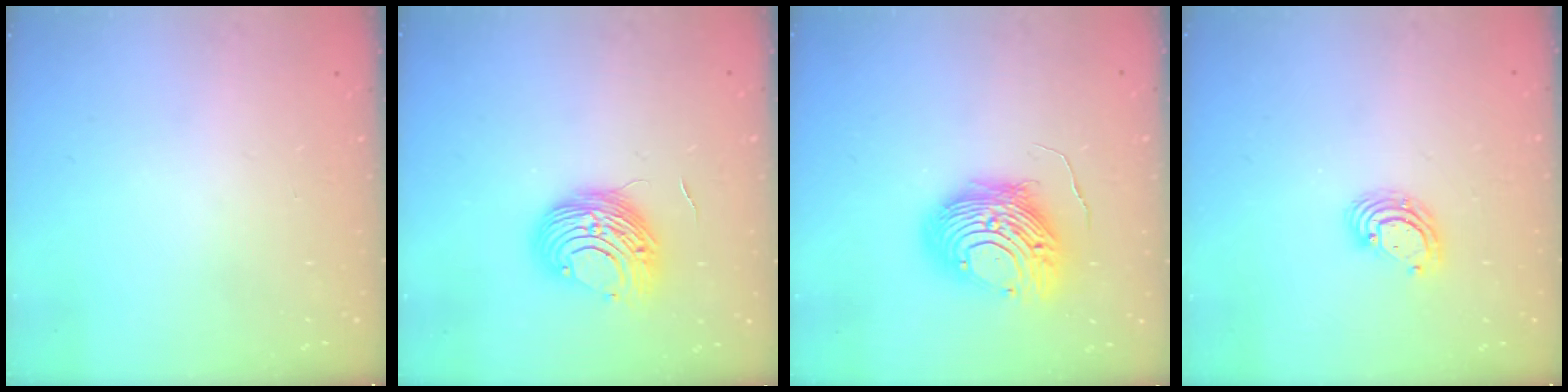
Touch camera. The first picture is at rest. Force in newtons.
{"total": 9.9, "press": 9.9, "slide": 0.9}
{"total": 12.9, "press": 12.9, "slide": 0.6}
{"total": 5.2, "press": 5.2, "slide": 0.3}